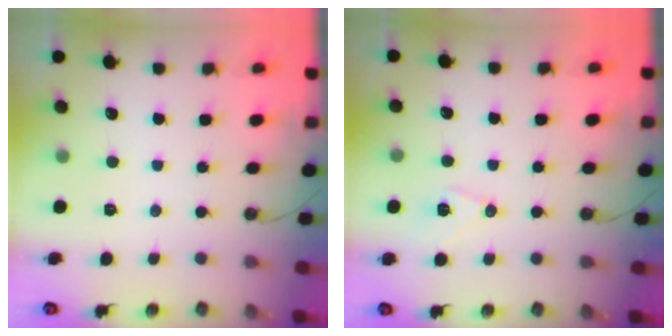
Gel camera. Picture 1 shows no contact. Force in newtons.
{"total": 7.1, "press": 6.3, "slide": 3.2}